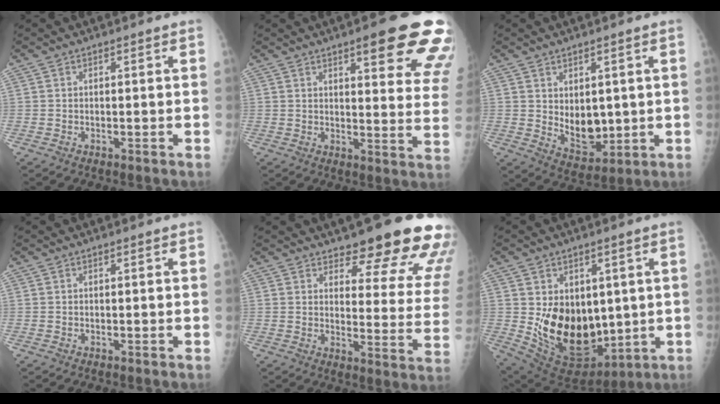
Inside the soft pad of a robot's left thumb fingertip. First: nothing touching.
{"total": 18.4, "force": [11.1, 4.6, 13.9], "torque": [-0.140, -0.044, 0.128]}
{"total": 7.8, "force": [0.8, 5.3, 5.7], "torque": [-0.058, -0.023, 0.036]}
{"total": 0.0}
{"total": 18.2, "force": [14.9, 4.8, 9.4], "torque": [-0.077, -0.109, 0.173]}
{"total": 18.3, "force": [0.9, 12.6, 13.2], "torque": [-0.160, -0.039, 0.052]}